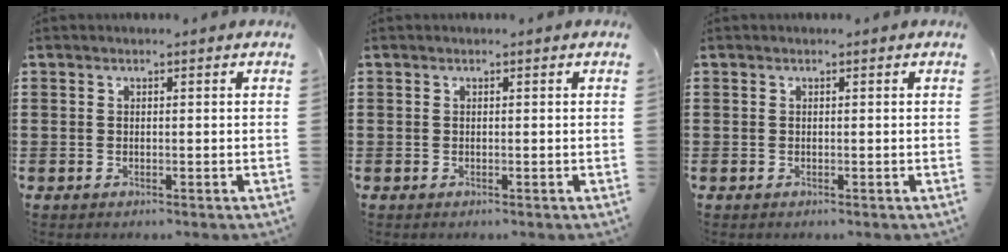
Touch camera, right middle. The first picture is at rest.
{"total": 0.0}
{"total": 0.0}